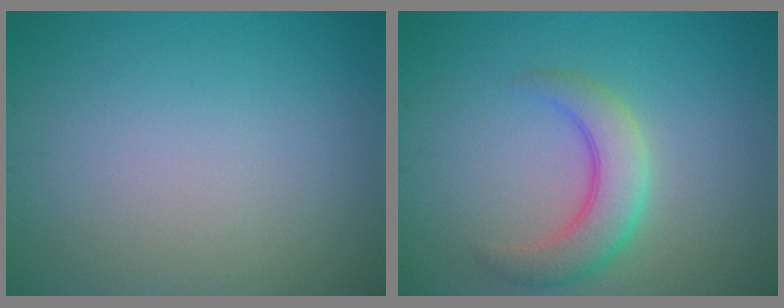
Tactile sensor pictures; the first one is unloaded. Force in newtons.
{"total": 4.4, "press": 4.4, "slide": 0.3}